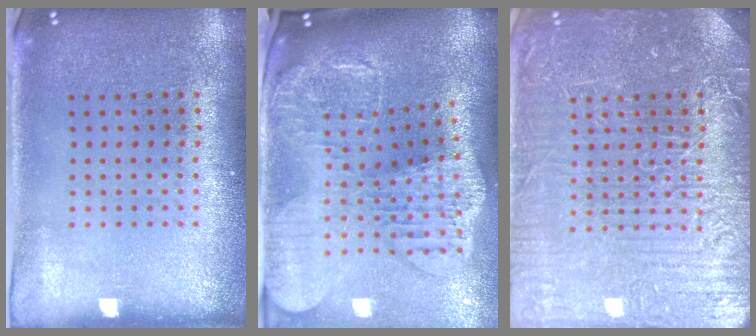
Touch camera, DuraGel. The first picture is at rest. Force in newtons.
{"total": 3.3, "press": 2.6, "slide": 2.0}
{"total": 7.6, "press": 7.6, "slide": 0.9}